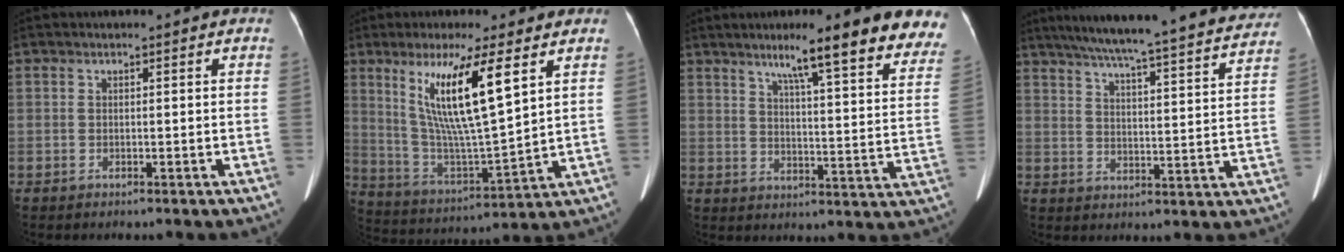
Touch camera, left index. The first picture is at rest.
{"total": 14.4, "force": [6.1, 1.0, 13.1], "torque": [-0.258, -0.013, 0.114]}
{"total": 19.1, "force": [14.9, 1.2, 12.0], "torque": [-0.141, -0.012, 0.182]}
{"total": 29.8, "force": [26.9, 2.1, 12.7], "torque": [-0.200, -0.039, 0.335]}